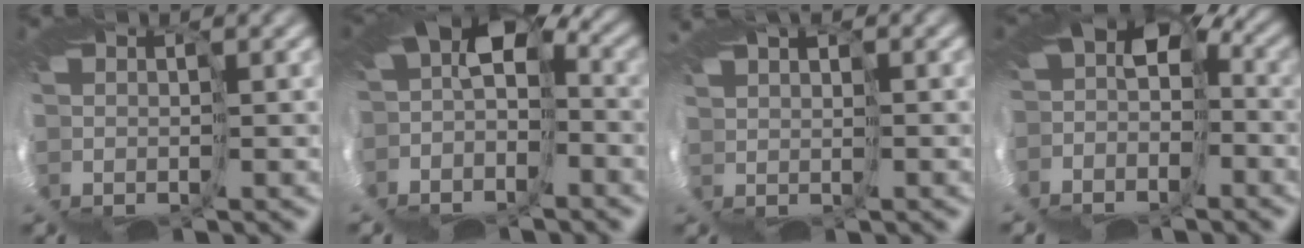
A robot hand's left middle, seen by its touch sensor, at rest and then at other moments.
{"total": 4.8, "force": [-1.9, 3.0, 3.2], "torque": [-0.055, -0.020, -0.004]}
{"total": 2.4, "force": [2.0, -0.7, -1.2], "torque": [0.053, 0.003, 0.044]}
{"total": 5.3, "force": [-3.3, 3.5, 2.3], "torque": [-0.046, -0.022, -0.016]}